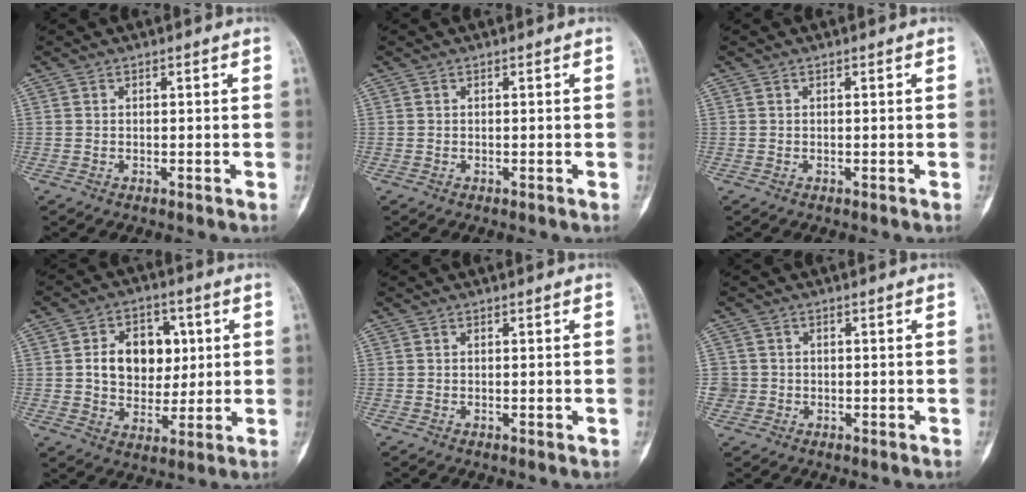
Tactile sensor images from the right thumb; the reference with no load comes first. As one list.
[{"total": 0.0}, {"total": 0.0}, {"total": 12.5, "force": [2.0, 9.2, 8.2], "torque": [-0.081, 0.002, 0.037]}, {"total": 0.7, "force": [-0.1, 0.2, 0.6], "torque": [-0.005, -0.002, -0.003]}, {"total": 2.5, "force": [-0.4, 2.5, -0.1], "torque": [0.020, 0.010, -0.011]}]